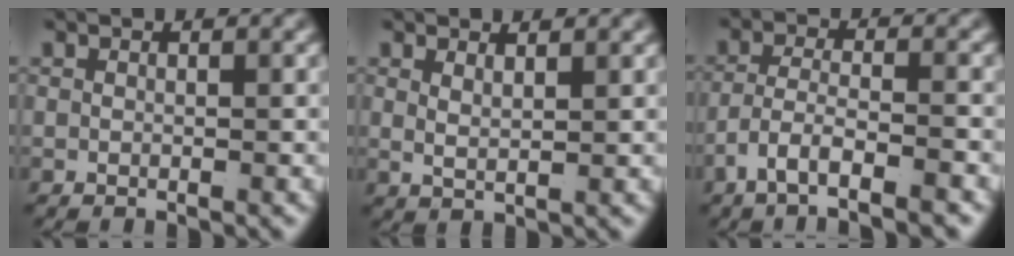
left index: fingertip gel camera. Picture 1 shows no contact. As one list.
[{"total": 1.5, "force": [1.3, -0.1, 0.9], "torque": [-0.022, -0.012, 0.035]}, {"total": 5.4, "force": [-3.7, 1.9, 3.4], "torque": [-0.064, -0.029, -0.049]}]